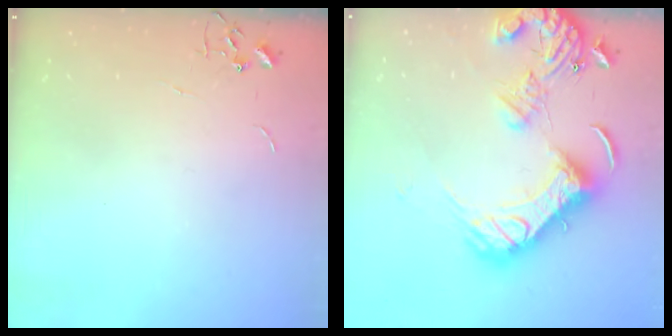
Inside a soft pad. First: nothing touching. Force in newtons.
{"total": 22.3, "press": 22.1, "slide": 2.9}